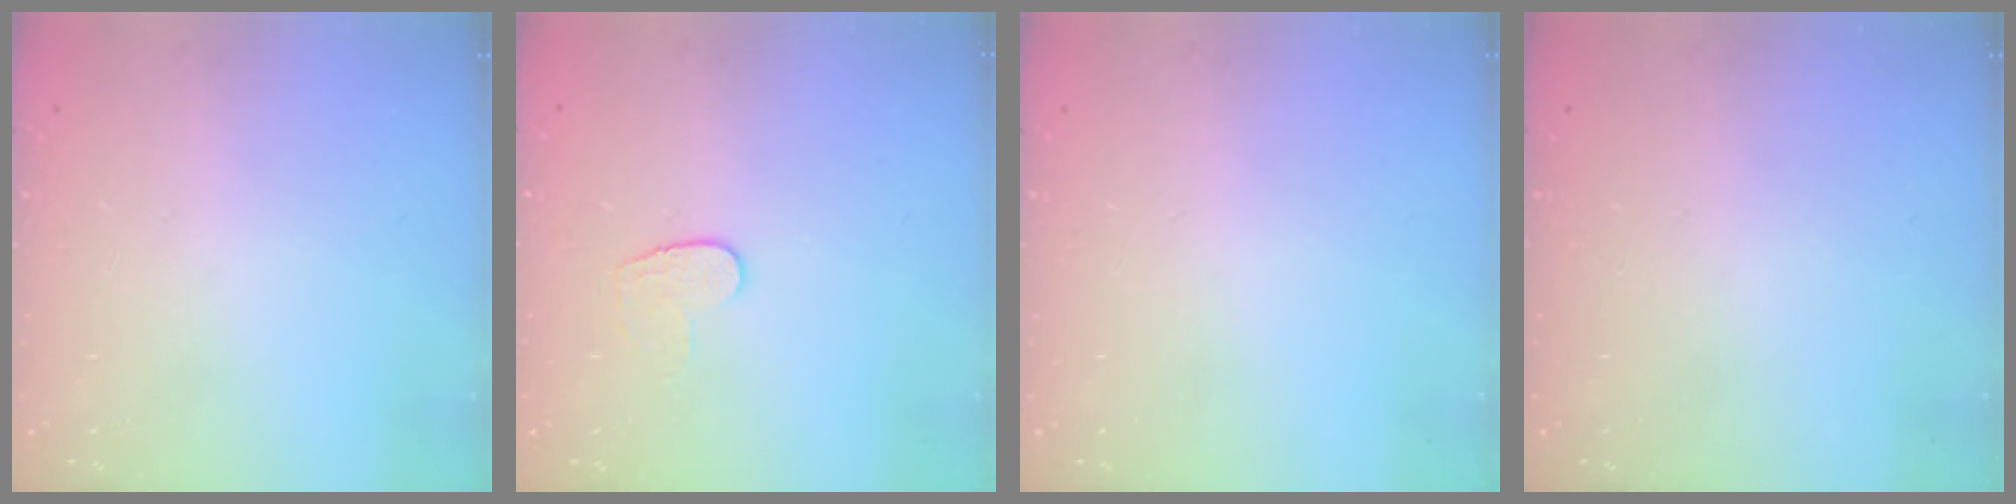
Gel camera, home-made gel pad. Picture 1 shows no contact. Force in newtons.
{"total": 6.6, "press": 6.6, "slide": 0.6}
{"total": 0.0}
{"total": 0.0}